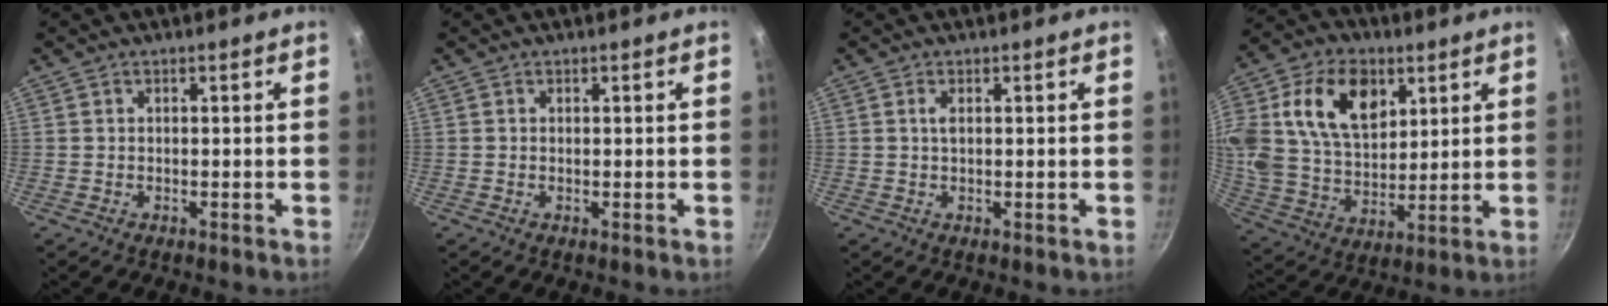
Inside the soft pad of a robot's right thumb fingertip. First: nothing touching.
{"total": 0.0}
{"total": 1.4, "force": [0.4, 0.5, 1.3], "torque": [-0.026, 0.000, 0.007]}
{"total": 22.4, "force": [8.2, 14.9, 14.6], "torque": [-0.275, -0.005, 0.148]}